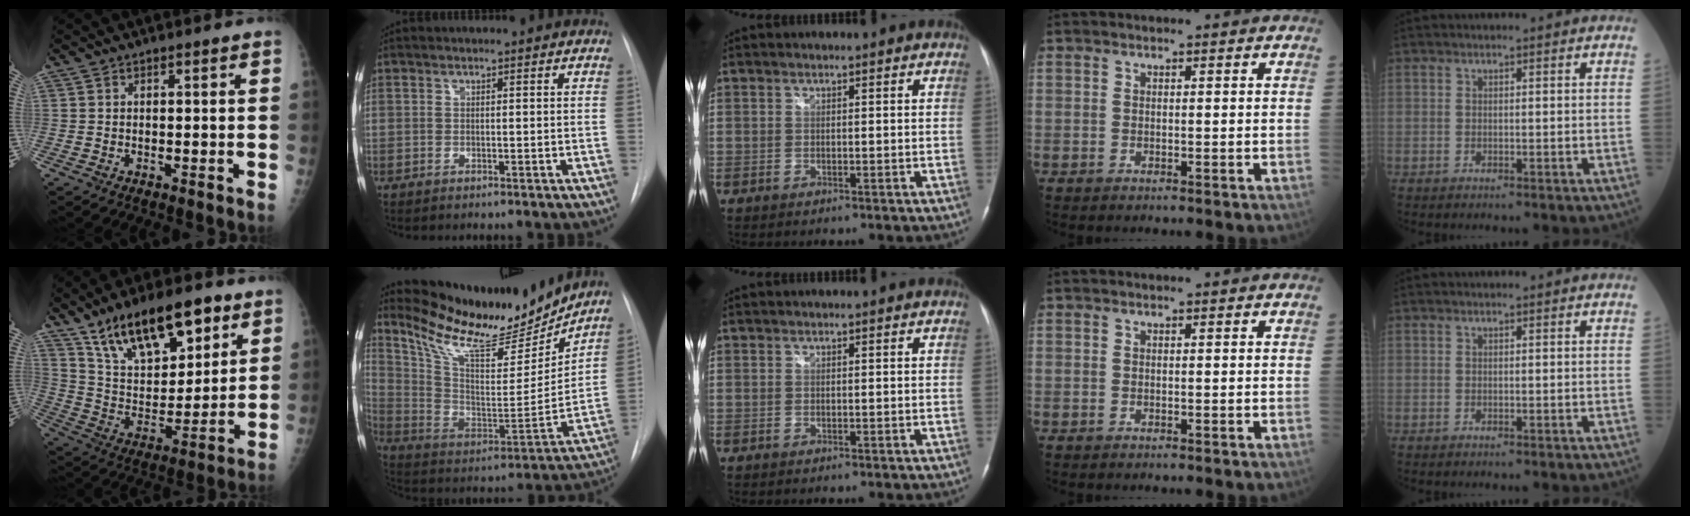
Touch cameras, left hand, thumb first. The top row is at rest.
{"thumb": {"total": 21.4, "force": [13.0, 9.6, 13.9], "torque": [-0.190, -0.042, 0.236]}, "index": {"total": 19.7, "force": [17.8, 3.7, 7.6], "torque": [-0.143, -0.038, 0.292]}}